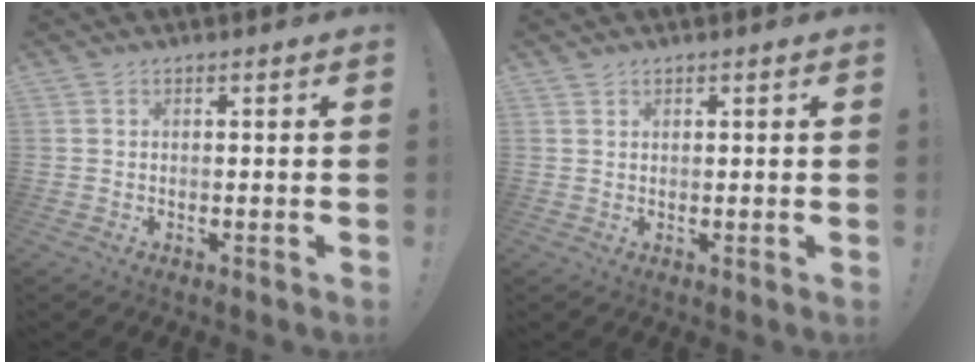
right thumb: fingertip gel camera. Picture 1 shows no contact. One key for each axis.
{"total": 1.0, "fx": 0.8, "fy": 0.5, "fz": 0.2, "tx": 0.005, "ty": -0.004, "tz": 0.014}